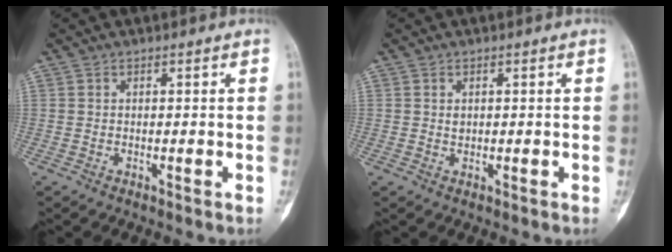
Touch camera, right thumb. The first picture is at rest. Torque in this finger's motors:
{"motor_torque": [-0.05, -0.33, -0.05, 0.00, 0.01]}